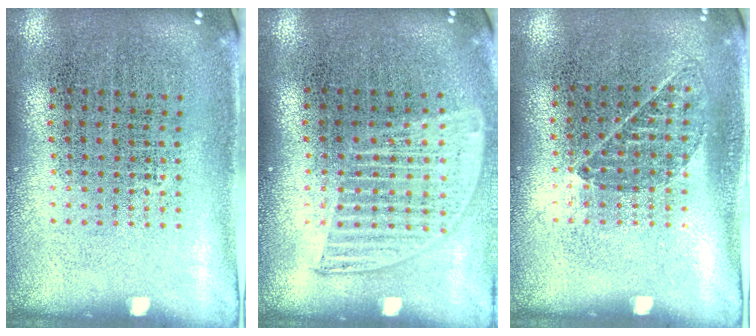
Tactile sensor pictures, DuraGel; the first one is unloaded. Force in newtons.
{"total": 1.3, "press": 1.1, "slide": 0.6}
{"total": 0.9, "press": 0.7, "slide": 0.6}